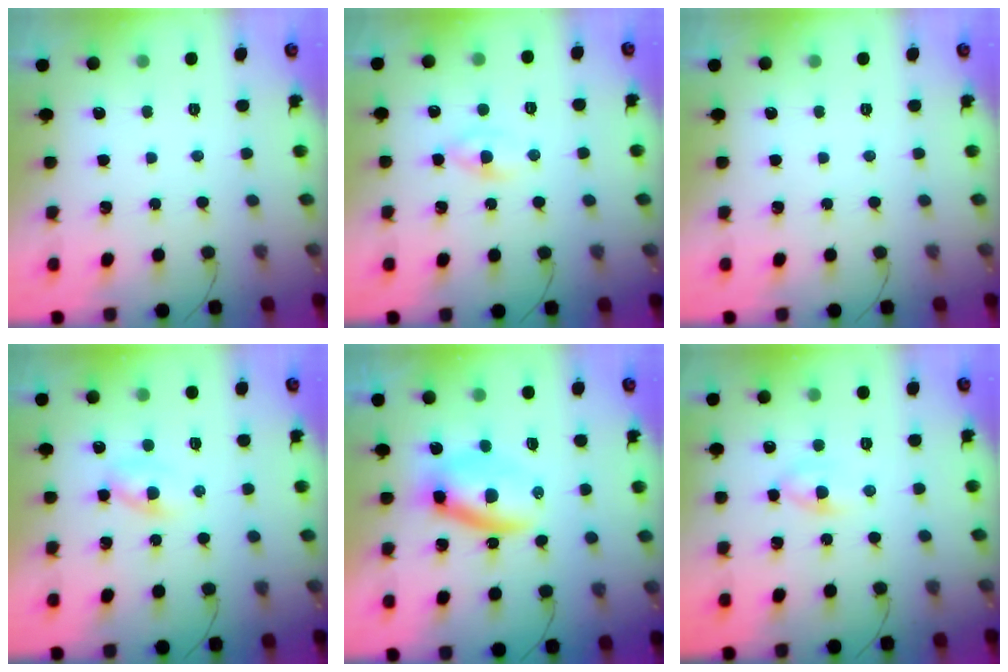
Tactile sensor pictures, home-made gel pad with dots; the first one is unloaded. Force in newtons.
{"total": 1.8, "press": 1.5, "slide": 1.0}
{"total": 0.0}
{"total": 2.6, "press": 2.4, "slide": 1.0}
{"total": 7.2, "press": 7.1, "slide": 1.2}
{"total": 5.2, "press": 4.9, "slide": 1.7}